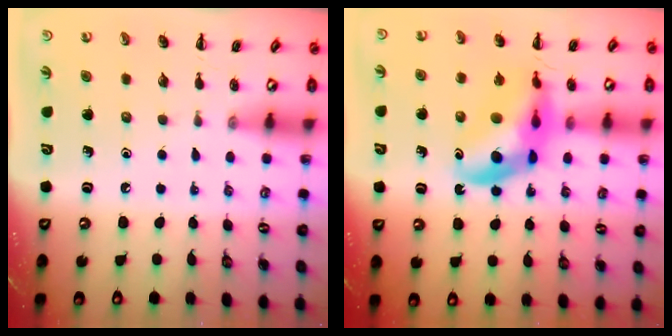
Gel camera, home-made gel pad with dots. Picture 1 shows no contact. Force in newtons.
{"total": 13.1, "press": 12.6, "slide": 3.5}